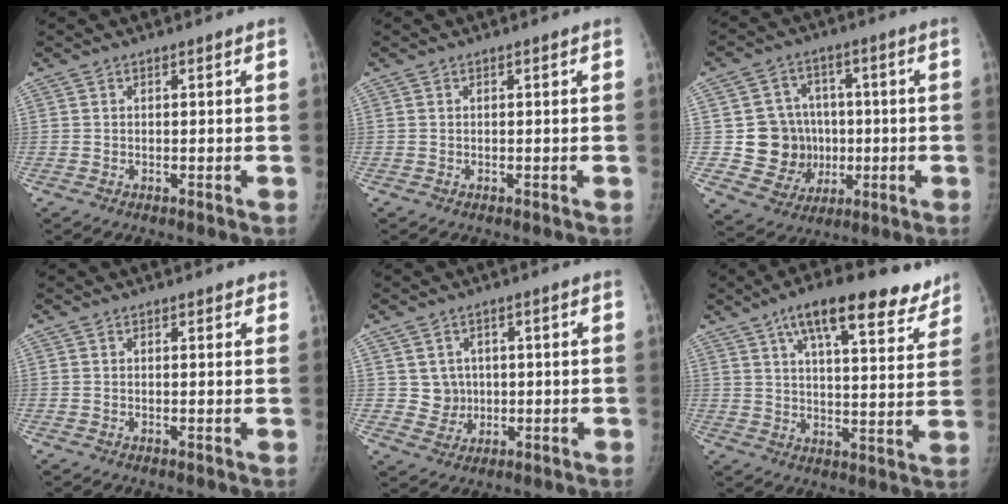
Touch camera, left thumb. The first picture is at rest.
{"total": 0.0}
{"total": 11.9, "force": [-0.5, 11.2, 4.0], "torque": [-0.012, 0.015, 0.009]}
{"total": 1.3, "force": [1.0, 0.6, 0.6], "torque": [0.006, -0.001, 0.007]}
{"total": 4.6, "force": [0.5, 4.5, 0.9], "torque": [0.013, 0.002, 0.013]}
{"total": 17.7, "force": [11.7, 6.2, 11.7], "torque": [-0.132, -0.029, 0.173]}